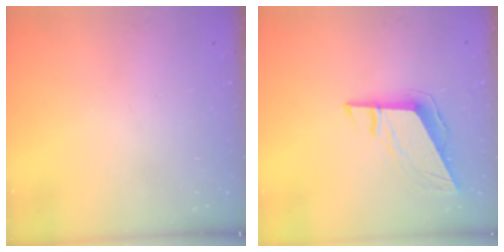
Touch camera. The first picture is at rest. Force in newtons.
{"total": 9.6, "press": 9.4, "slide": 1.8}